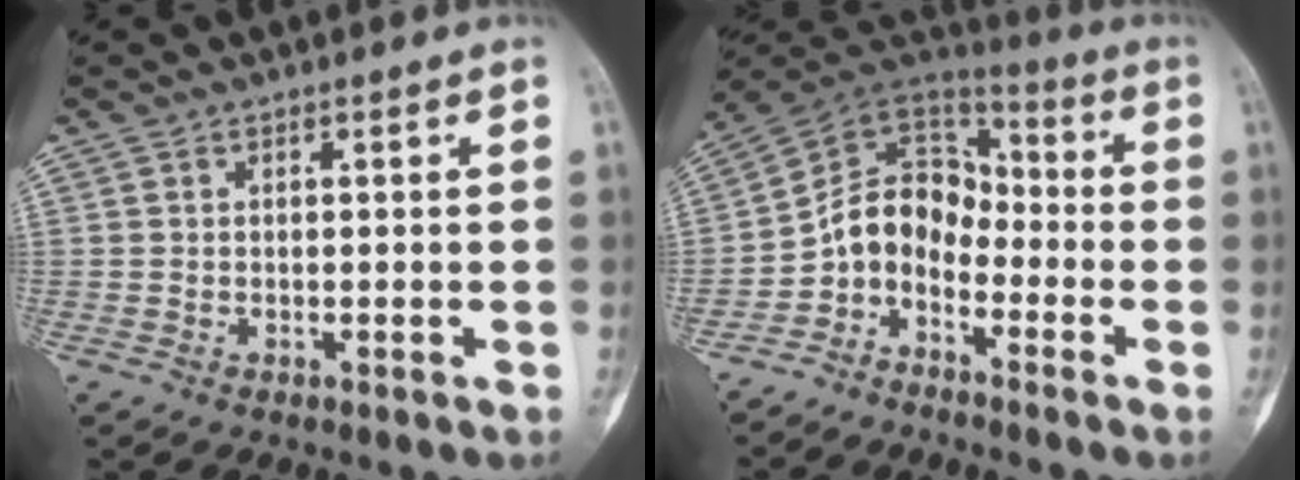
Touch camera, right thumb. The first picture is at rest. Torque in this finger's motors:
{"motor_torque": [0.13, 0.10, 0.16, -0.16, 0.08]}